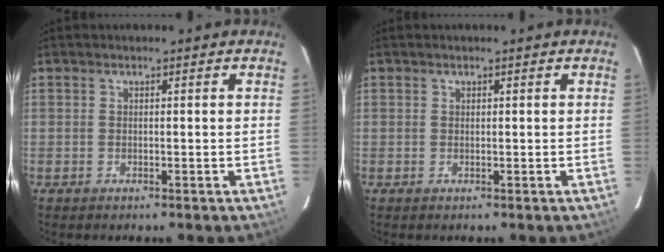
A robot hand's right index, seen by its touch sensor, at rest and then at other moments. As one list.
[{"total": 0.0}]